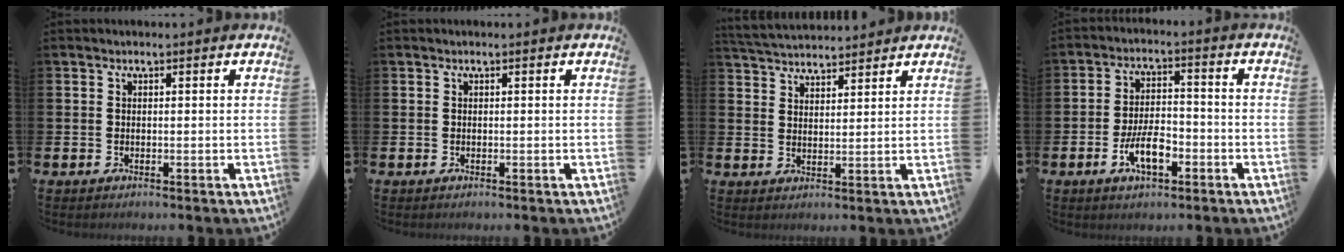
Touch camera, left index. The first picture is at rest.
{"total": 0.0}
{"total": 4.2, "force": [4.2, 0.6, 0.0], "torque": [-0.017, -0.021, 0.077]}
{"total": 6.1, "force": [-2.4, 2.7, 4.8], "torque": [-0.087, 0.004, -0.048]}